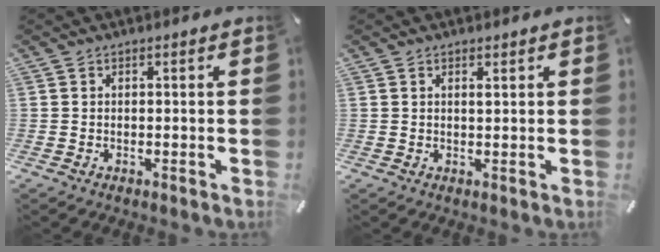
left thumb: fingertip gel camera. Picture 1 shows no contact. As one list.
[{"total": 1.0, "force": [0.5, 0.2, 0.8], "torque": [-0.015, 0.000, 0.008]}]